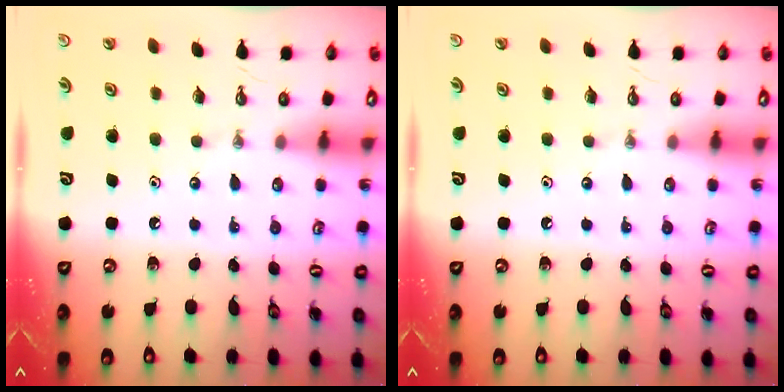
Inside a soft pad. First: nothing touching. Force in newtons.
{"total": 0.0}